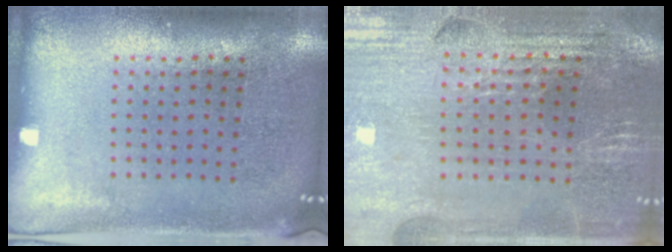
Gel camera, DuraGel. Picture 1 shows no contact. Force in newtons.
{"total": 2.8, "press": 2.8, "slide": 0.4}